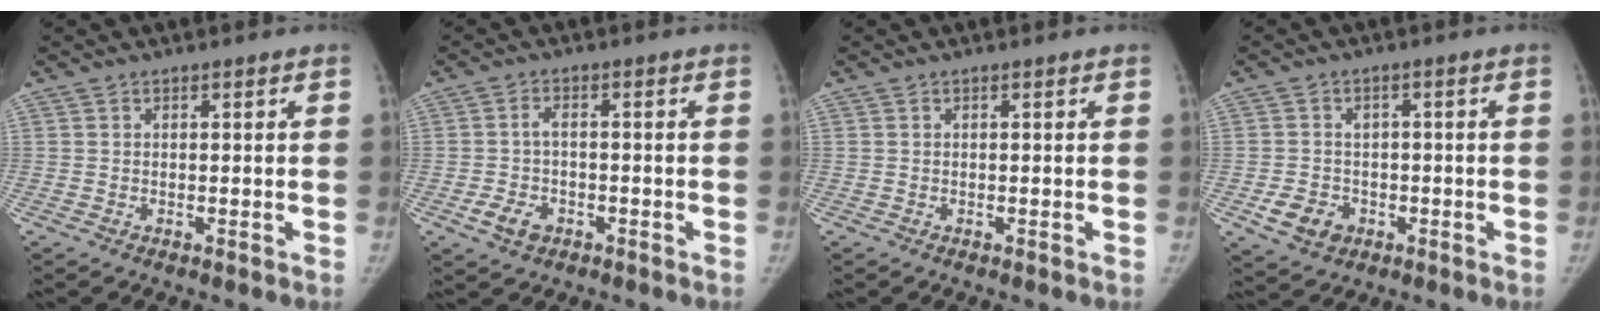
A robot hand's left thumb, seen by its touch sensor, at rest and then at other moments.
{"total": 4.9, "force": [-2.2, 3.3, 2.9], "torque": [-0.055, 0.014, -0.036]}
{"total": 0.0}
{"total": 6.3, "force": [-2.3, 5.3, 2.7], "torque": [-0.028, 0.010, -0.029]}